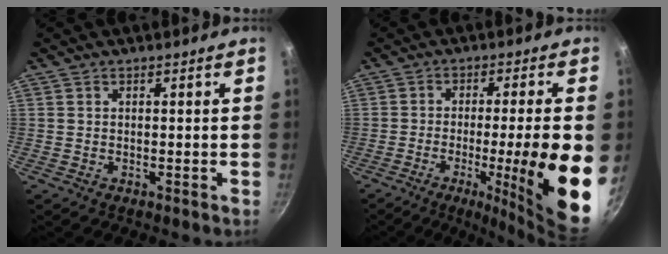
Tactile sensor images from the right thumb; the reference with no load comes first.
{"total": 17.2, "force": [-3.9, 1.9, 16.6], "torque": [-0.228, 0.007, -0.049]}